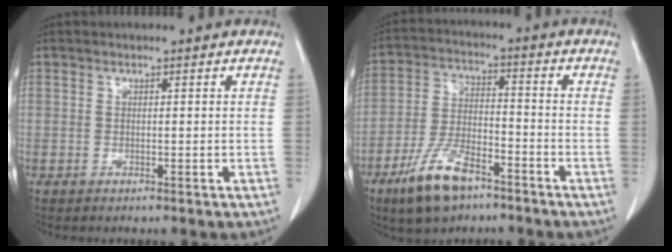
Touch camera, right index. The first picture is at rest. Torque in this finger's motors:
{"motor_torque": [0.76, 0.22, 0.33, 0.09]}